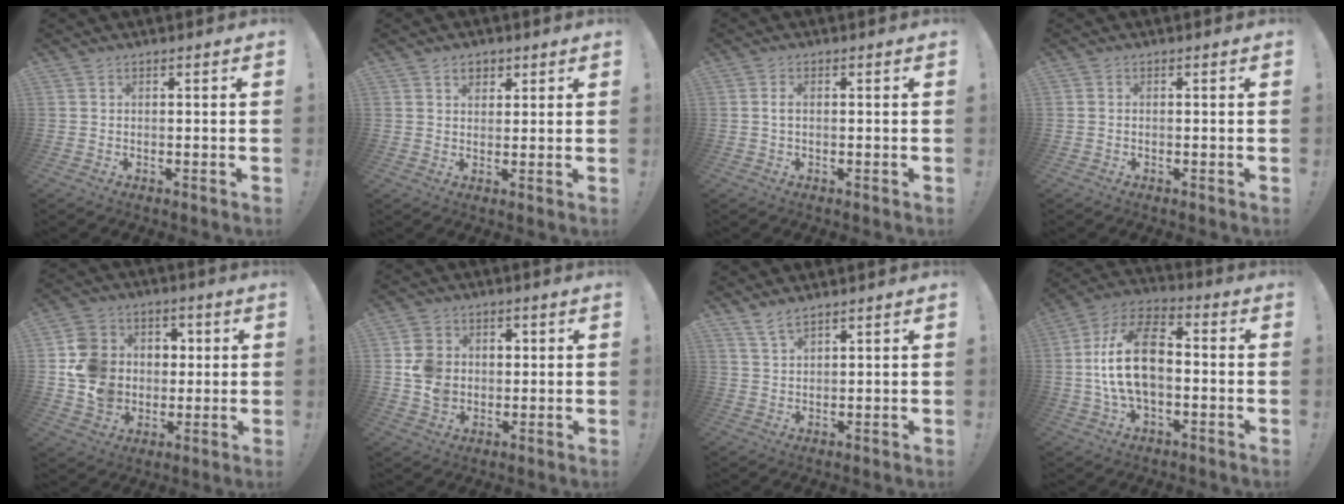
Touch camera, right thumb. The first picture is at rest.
{"total": 4.0, "force": [2.0, 3.1, 1.5], "torque": [-0.008, -0.009, 0.033]}
{"total": 1.7, "force": [0.1, 0.8, 1.5], "torque": [-0.029, 0.004, 0.002]}
{"total": 0.0}
{"total": 15.4, "force": [0.0, 14.3, 5.9], "torque": [-0.083, 0.010, 0.020]}
{"total": 10.0, "force": [0.7, 9.2, 3.8], "torque": [-0.062, -0.002, 0.018]}
{"total": 4.4, "force": [3.7, 1.3, 2.0], "torque": [-0.030, -0.025, 0.067]}
{"total": 18.4, "force": [-0.2, 10.8, 14.8], "torque": [-0.269, 0.012, -0.002]}